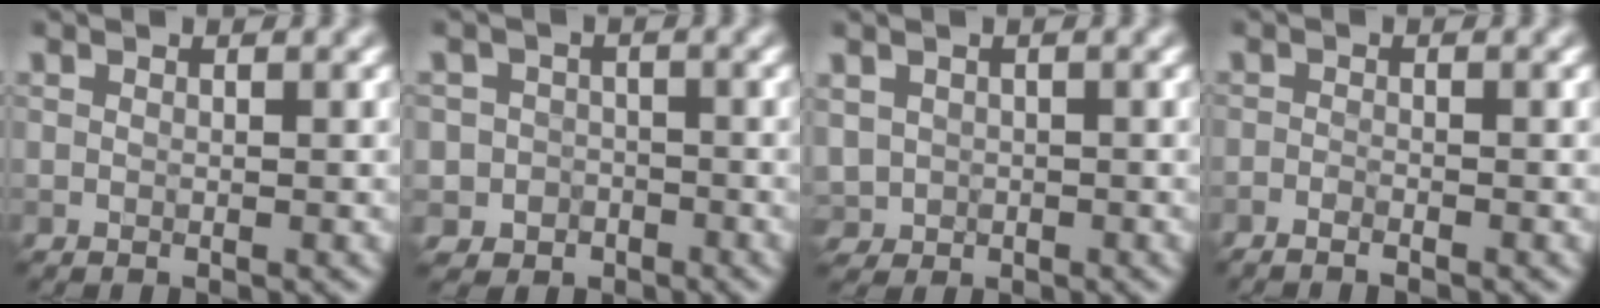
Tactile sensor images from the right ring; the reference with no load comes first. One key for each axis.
{"total": 3.6, "fx": -1.5, "fy": 3.2, "fz": 0.1, "tx": 0.031, "ty": -0.001, "tz": -0.039}
{"total": 2.2, "fx": 0.0, "fy": 2.1, "fz": 0.6, "tx": -0.018, "ty": -0.007, "tz": 0.006}
{"total": 1.2, "fx": -1.0, "fy": 0.1, "fz": 0.7, "tx": -0.017, "ty": 0.001, "tz": -0.022}